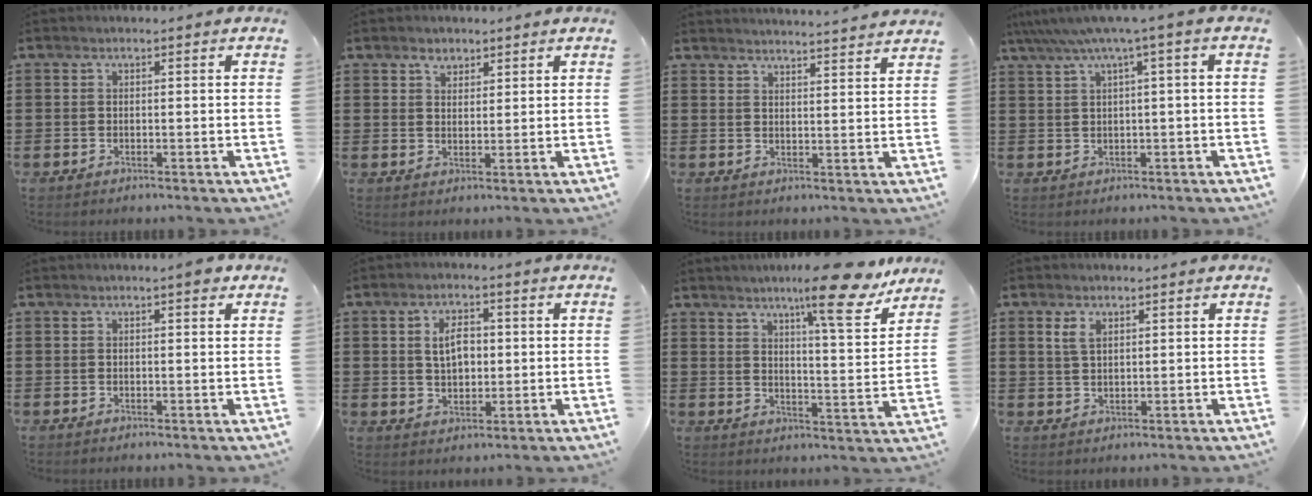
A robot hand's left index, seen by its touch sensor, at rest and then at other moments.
{"total": 2.3, "force": [1.8, 1.4, 0.5], "torque": [-0.007, 0.000, 0.032]}
{"total": 3.2, "force": [3.1, -0.9, 0.0], "torque": [-0.011, -0.021, 0.055]}
{"total": 4.0, "force": [1.0, -0.6, 3.9], "torque": [-0.076, -0.012, 0.013]}
{"total": 1.6, "force": [1.0, 0.3, 1.3], "torque": [-0.019, 0.000, 0.015]}
{"total": 4.5, "force": [0.7, 2.8, 3.5], "torque": [-0.061, 0.005, 0.004]}
{"total": 12.5, "force": [9.5, 0.9, 8.0], "torque": [-0.125, -0.048, 0.150]}
{"total": 2.6, "force": [1.5, 1.6, 1.4], "torque": [-0.034, 0.005, 0.028]}